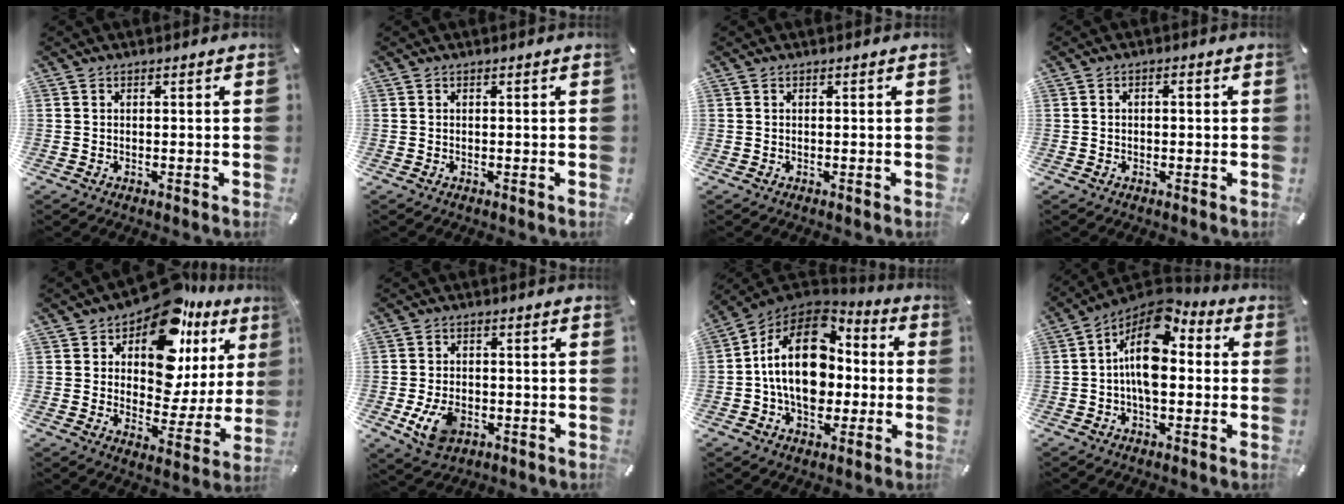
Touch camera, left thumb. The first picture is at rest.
{"total": 0.0}
{"total": 0.0}
{"total": 1.7, "force": [-0.1, 1.2, 1.2], "torque": [-0.025, 0.006, -0.005]}
{"total": 16.8, "force": [10.4, 9.2, 9.5], "torque": [-0.142, -0.085, 0.178]}
{"total": 7.6, "force": [-2.3, 5.4, 4.9], "torque": [-0.094, 0.001, -0.043]}
{"total": 19.4, "force": [0.4, 13.6, 13.9], "torque": [-0.261, 0.006, 0.006]}
{"total": 14.2, "force": [1.3, 8.2, 11.6], "torque": [-0.208, -0.019, 0.022]}